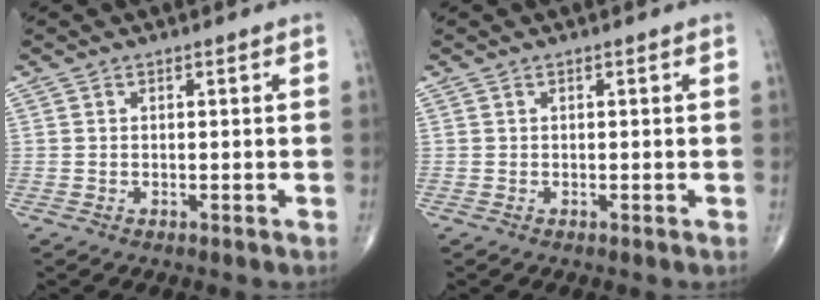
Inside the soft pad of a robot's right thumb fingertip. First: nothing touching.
{"total": 0.0}